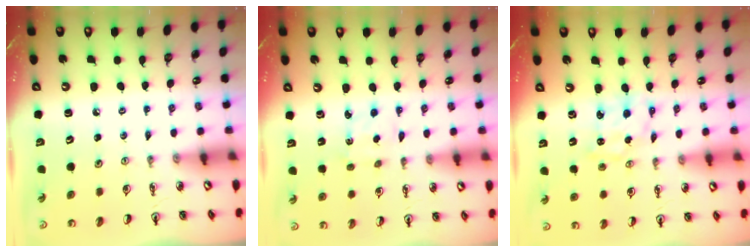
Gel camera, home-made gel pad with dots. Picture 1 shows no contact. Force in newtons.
{"total": 2.4, "press": 2.3, "slide": 0.4}
{"total": 1.8, "press": 1.8, "slide": 0.1}